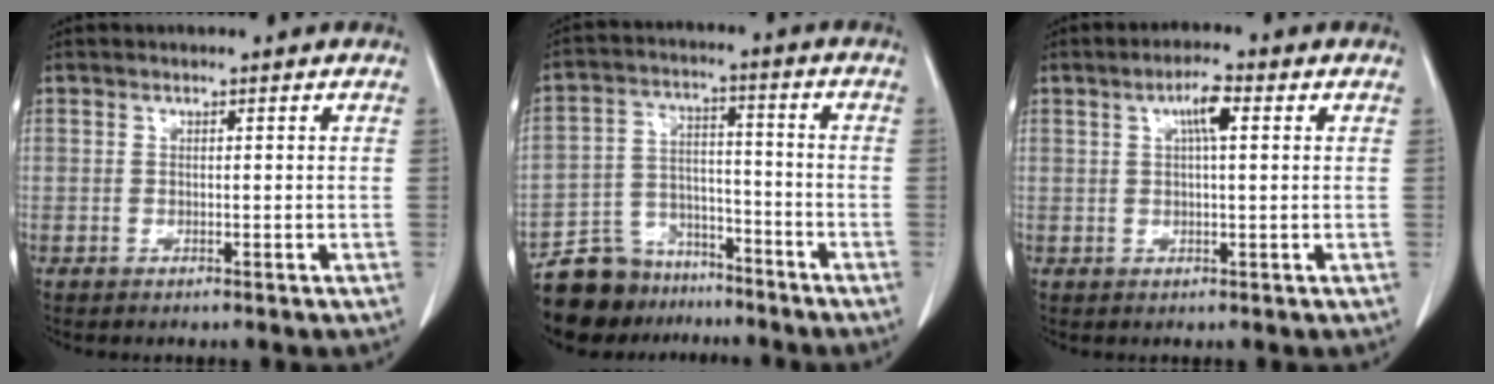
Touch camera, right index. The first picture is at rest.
{"total": 11.0, "force": [-9.1, 5.9, 1.8], "torque": [-0.045, 0.029, -0.154]}
{"total": 3.9, "force": [1.3, 0.6, 3.7], "torque": [-0.067, 0.008, 0.022]}